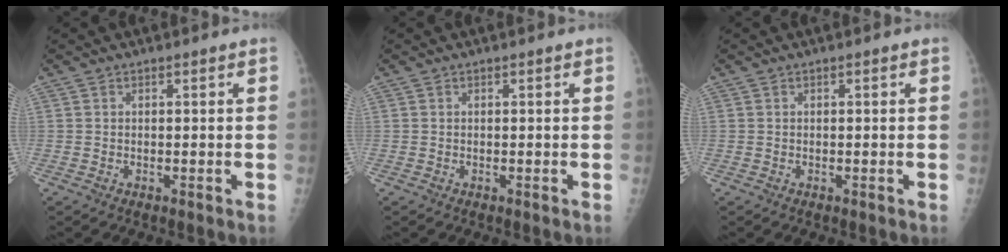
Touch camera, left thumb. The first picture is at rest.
{"total": 0.0}
{"total": 0.0}